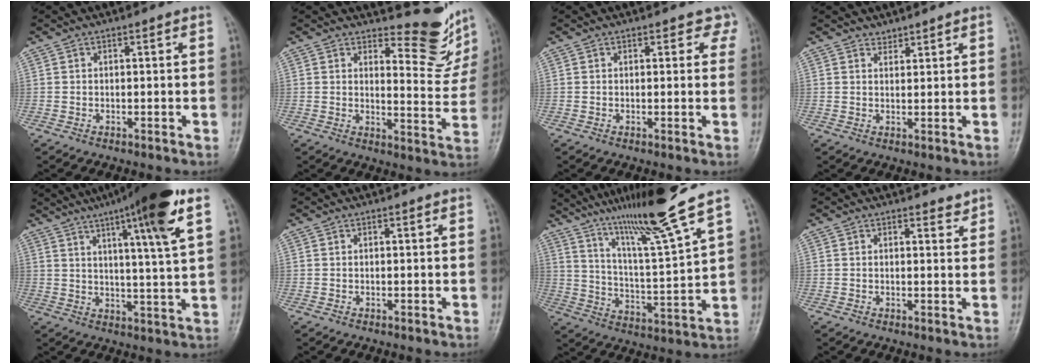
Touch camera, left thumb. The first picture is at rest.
{"total": 10.7, "force": [9.4, 3.6, 3.6], "torque": [-0.017, -0.098, 0.110]}
{"total": 2.7, "force": [1.8, 1.8, 1.1], "torque": [0.021, -0.005, 0.012]}
{"total": 1.9, "force": [1.7, 0.8, 0.0], "torque": [0.017, -0.014, 0.025]}
{"total": 16.2, "force": [8.6, 1.1, 13.6], "torque": [-0.209, -0.024, 0.126]}
{"total": 0.0}
{"total": 16.5, "force": [12.5, -0.8, 10.8], "torque": [-0.173, -0.068, 0.218]}
{"total": 1.9, "force": [1.6, 0.8, 0.6], "torque": [0.004, -0.011, 0.017]}